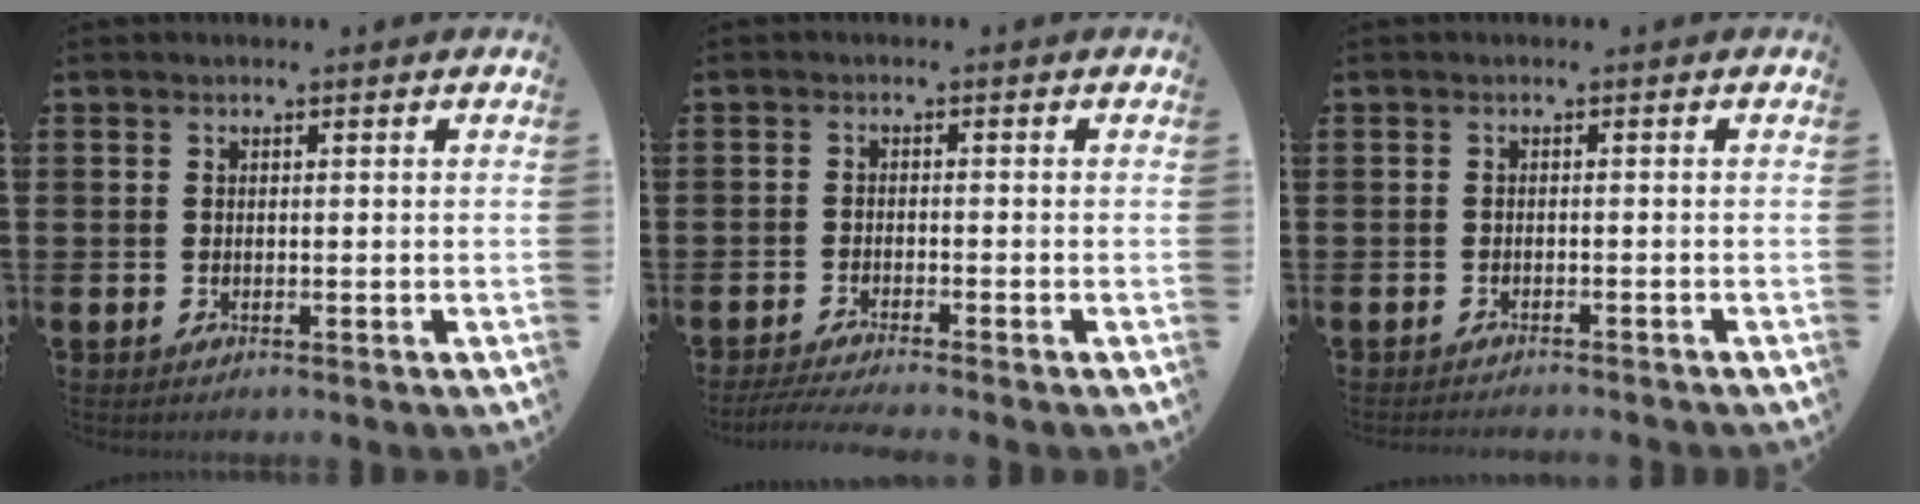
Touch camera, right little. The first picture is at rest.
{"total": 2.3, "force": [-1.9, -0.1, 1.3], "torque": [-0.020, 0.000, -0.035]}
{"total": 0.9, "force": [-0.9, -0.2, 0.0], "torque": [0.000, 0.000, -0.018]}